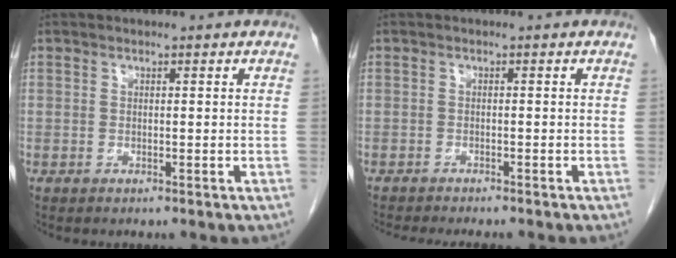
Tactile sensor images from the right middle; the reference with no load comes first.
{"total": 6.8, "force": [-6.1, 0.9, 2.9], "torque": [-0.031, -0.010, -0.086]}